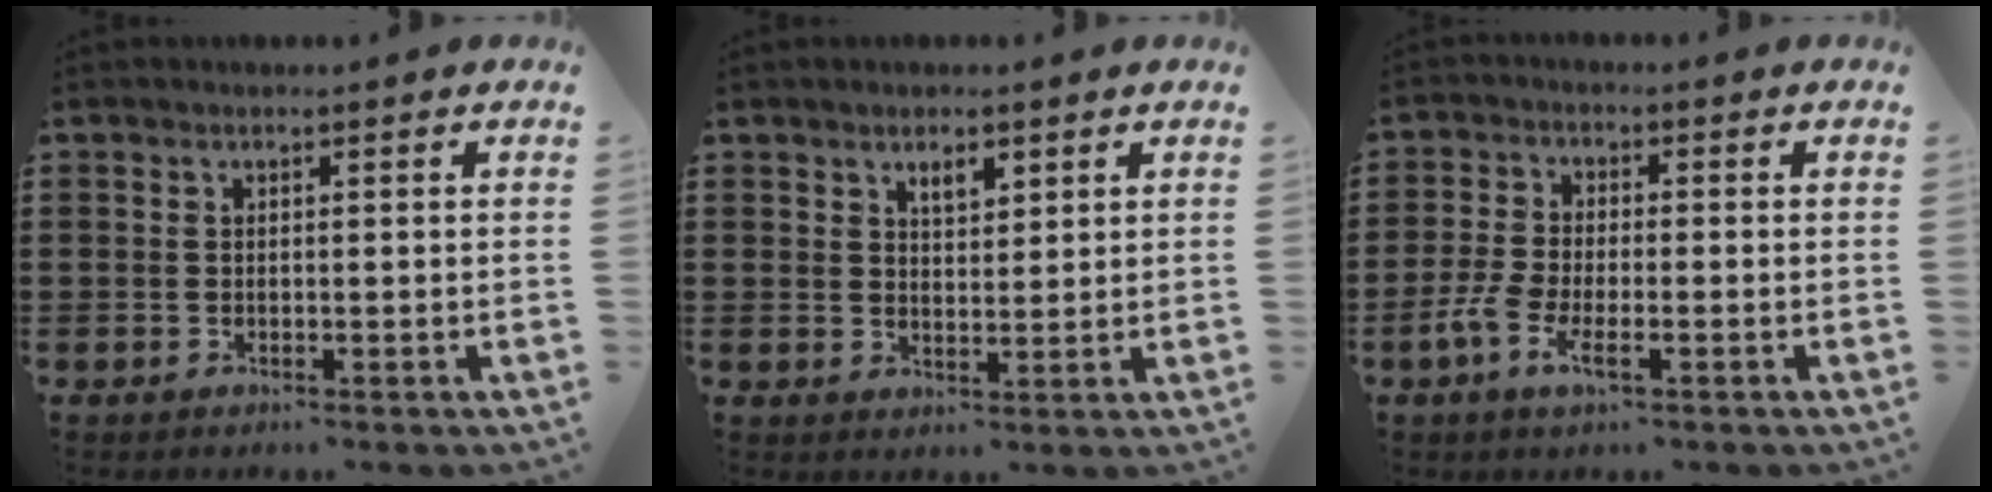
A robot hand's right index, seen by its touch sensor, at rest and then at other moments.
{"total": 2.5, "force": [1.8, 1.1, 1.4], "torque": [-0.024, 0.000, 0.031]}
{"total": 4.4, "force": [-2.1, 1.7, 3.5], "torque": [-0.088, -0.002, -0.047]}